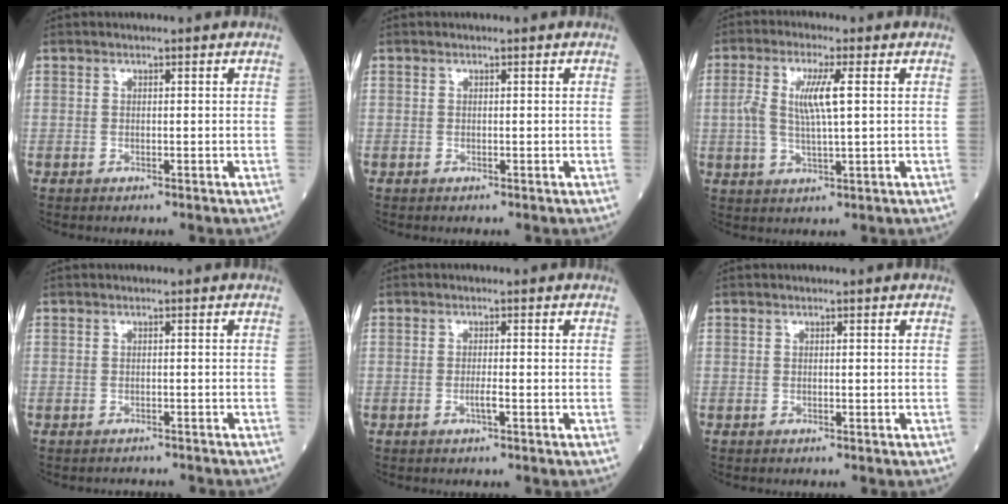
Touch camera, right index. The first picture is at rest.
{"total": 0.0}
{"total": 7.1, "force": [1.1, 0.6, 7.0], "torque": [-0.154, 0.006, 0.022]}
{"total": 2.9, "force": [-2.9, 0.5, 0.2], "torque": [-0.001, -0.005, -0.036]}
{"total": 1.2, "force": [-0.4, -0.5, 1.0], "torque": [-0.024, -0.001, -0.008]}
{"total": 0.0}